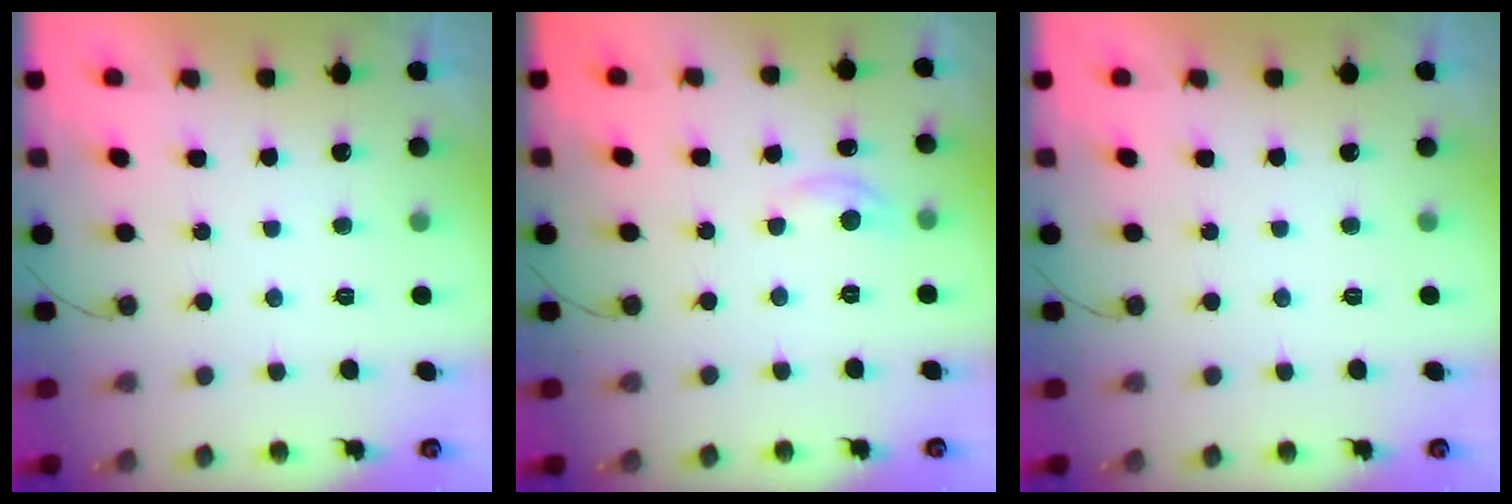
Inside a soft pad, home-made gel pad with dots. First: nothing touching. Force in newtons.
{"total": 5.3, "press": 5.2, "slide": 0.7}
{"total": 0.0}